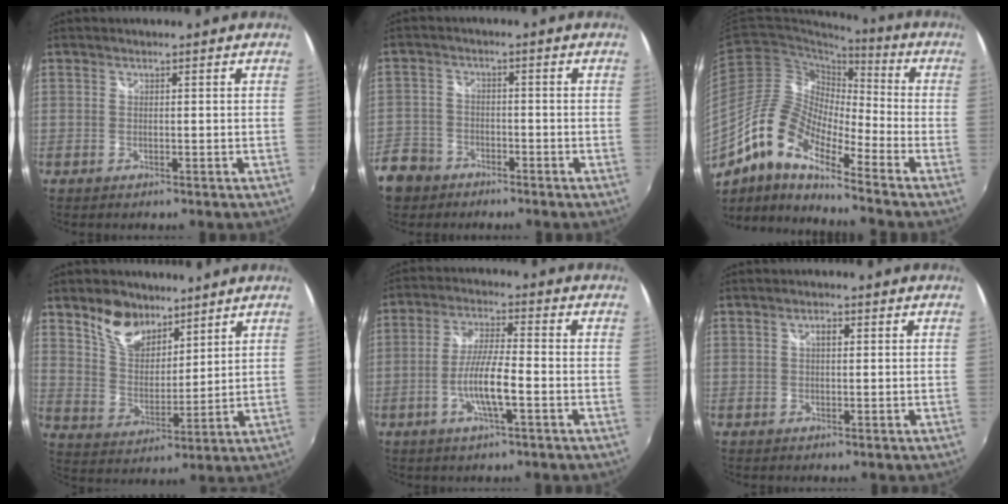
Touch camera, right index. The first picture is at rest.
{"total": 9.5, "force": [-5.5, 7.3, 2.6], "torque": [-0.089, 0.015, -0.102]}
{"total": 13.9, "force": [-8.7, 4.6, 9.8], "torque": [-0.176, 0.008, -0.185]}
{"total": 10.2, "force": [7.3, 5.5, 4.5], "torque": [-0.082, 0.008, 0.139]}
{"total": 8.1, "force": [-2.9, 1.0, 7.5], "torque": [-0.149, -0.004, -0.054]}
{"total": 1.7, "force": [0.5, 0.8, 1.4], "torque": [-0.023, 0.005, 0.006]}